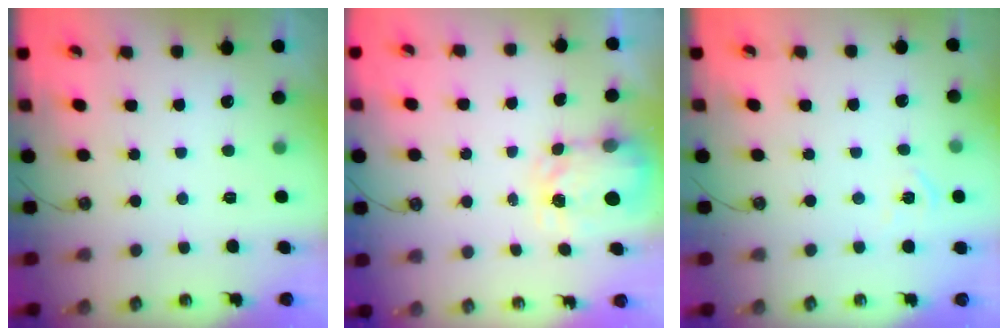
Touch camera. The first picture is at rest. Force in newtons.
{"total": 3.9, "press": 3.9, "slide": 0.6}
{"total": 3.7, "press": 3.6, "slide": 0.5}